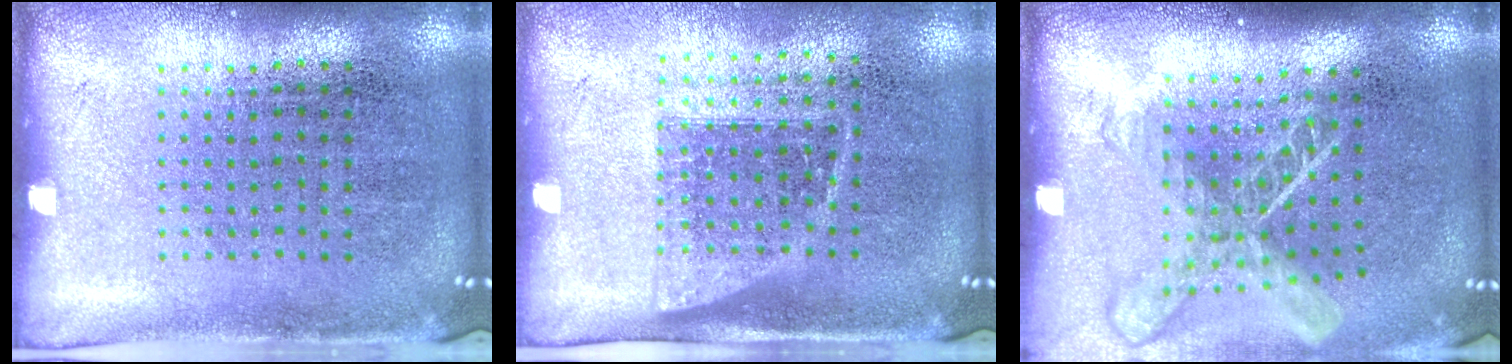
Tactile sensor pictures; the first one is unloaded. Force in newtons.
{"total": 1.2, "press": 0.9, "slide": 0.7}
{"total": 2.0, "press": 1.4, "slide": 1.3}